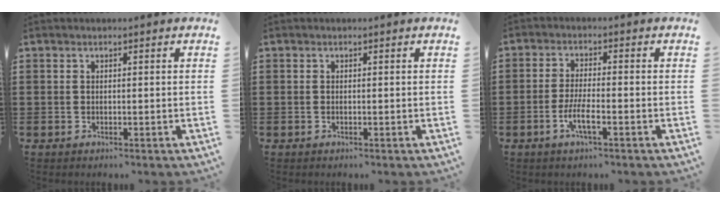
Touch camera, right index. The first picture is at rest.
{"total": 0.0}
{"total": 4.3, "force": [-1.9, 0.7, 3.8], "torque": [-0.083, -0.006, -0.040]}